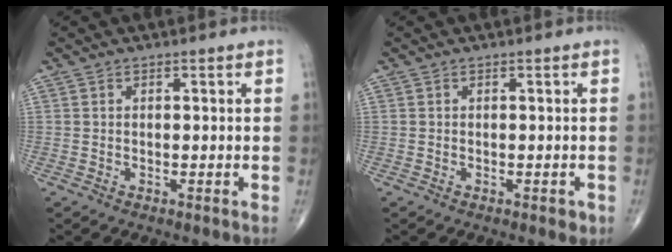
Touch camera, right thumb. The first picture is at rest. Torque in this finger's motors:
{"motor_torque": [-0.29, -0.01, -0.17, -0.05, -0.01]}